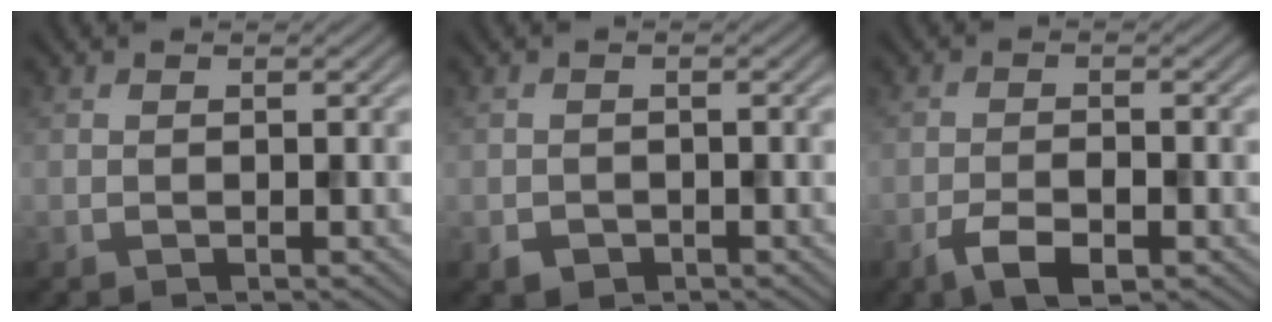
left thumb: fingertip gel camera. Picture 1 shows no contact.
{"total": 1.5, "force": [-0.8, 1.2, 0.5], "torque": [-0.009, -0.007, -0.017]}
{"total": 4.3, "force": [-2.4, 1.7, 3.2], "torque": [-0.060, -0.003, -0.045]}